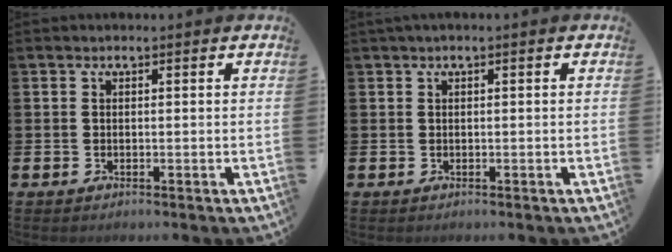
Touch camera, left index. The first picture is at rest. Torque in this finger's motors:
{"motor_torque": [0.56, -0.95, 0.88, 0.21]}